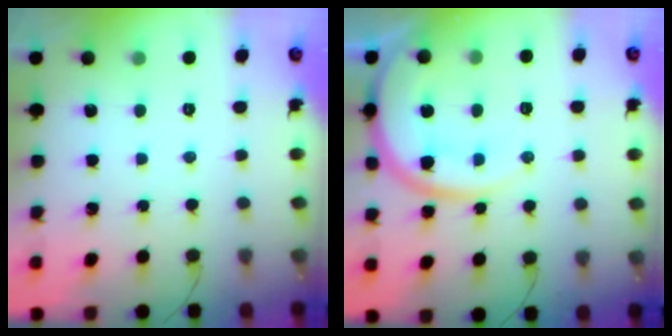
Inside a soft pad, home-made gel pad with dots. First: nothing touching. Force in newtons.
{"total": 13.5, "press": 13.4, "slide": 1.6}